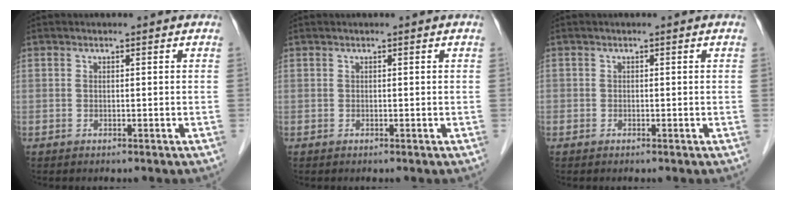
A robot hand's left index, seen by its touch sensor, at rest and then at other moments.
{"total": 0.0}
{"total": 0.0}